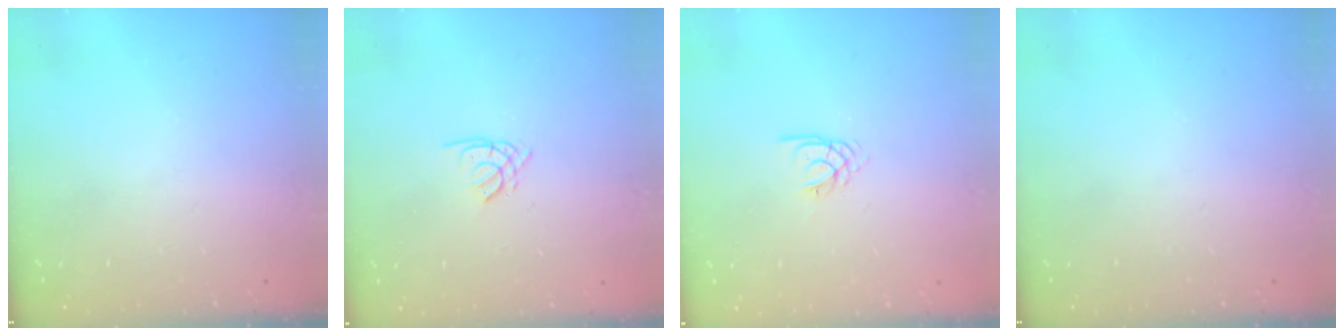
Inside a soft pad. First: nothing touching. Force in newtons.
{"total": 1.3, "press": 1.3, "slide": 0.4}
{"total": 2.8, "press": 2.7, "slide": 0.3}
{"total": 0.0}